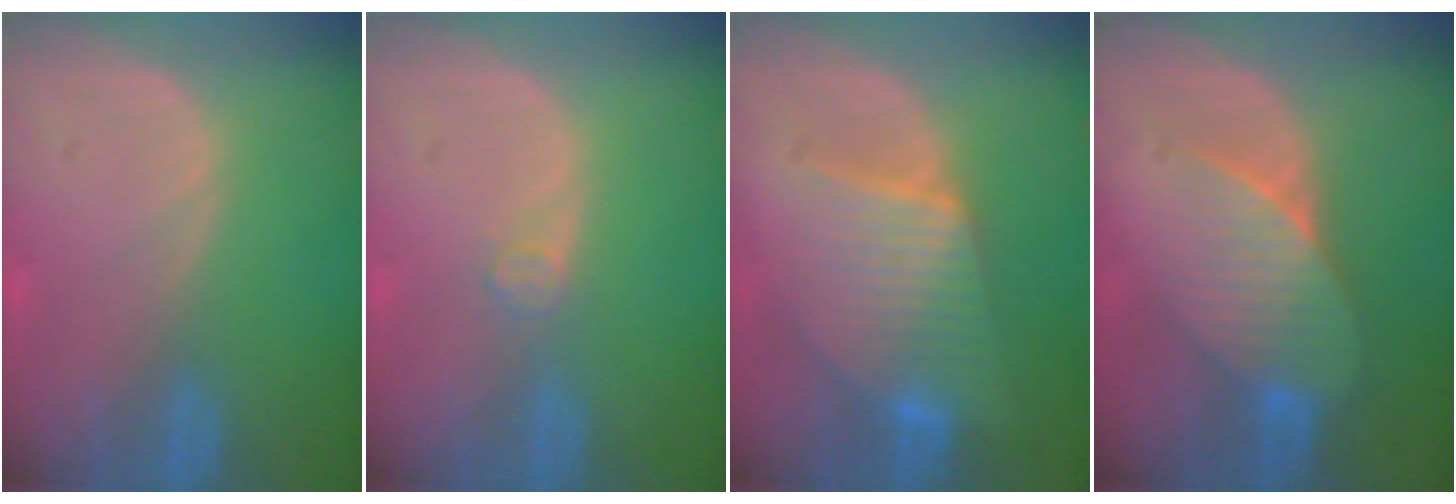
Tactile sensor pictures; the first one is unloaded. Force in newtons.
{"total": 1.5, "press": 1.5, "slide": 0.2}
{"total": 7.6, "press": 7.6, "slide": 0.2}
{"total": 7.4, "press": 6.9, "slide": 2.6}